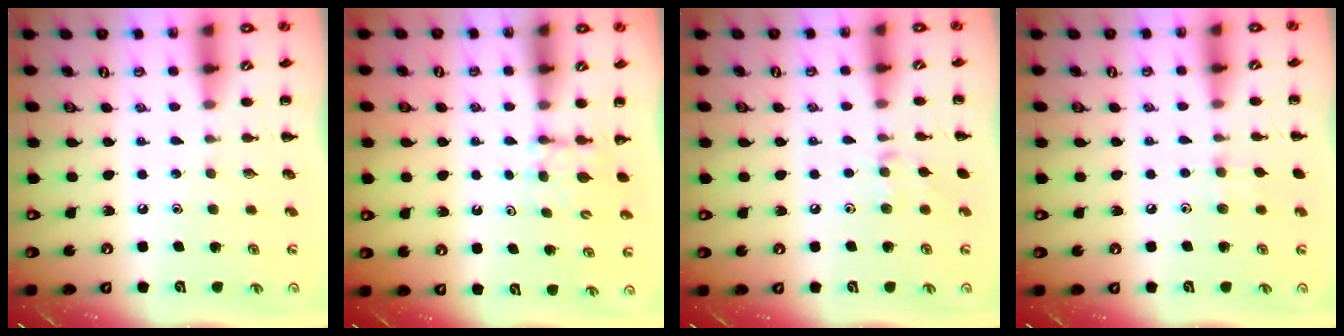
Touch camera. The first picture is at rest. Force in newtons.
{"total": 4.5, "press": 4.3, "slide": 1.3}
{"total": 7.3, "press": 7.0, "slide": 1.8}
{"total": 5.2, "press": 4.9, "slide": 1.7}